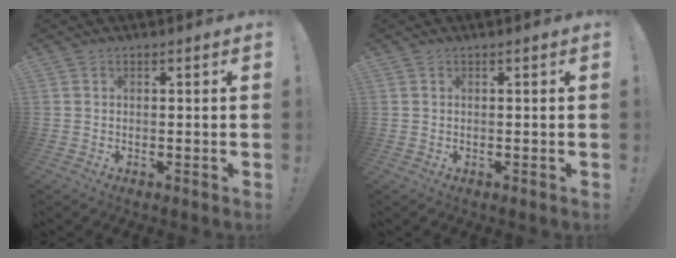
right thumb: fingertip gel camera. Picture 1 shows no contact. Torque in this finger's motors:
{"motor_torque": [0.05, -0.39, -0.01, -0.24, 0.04]}